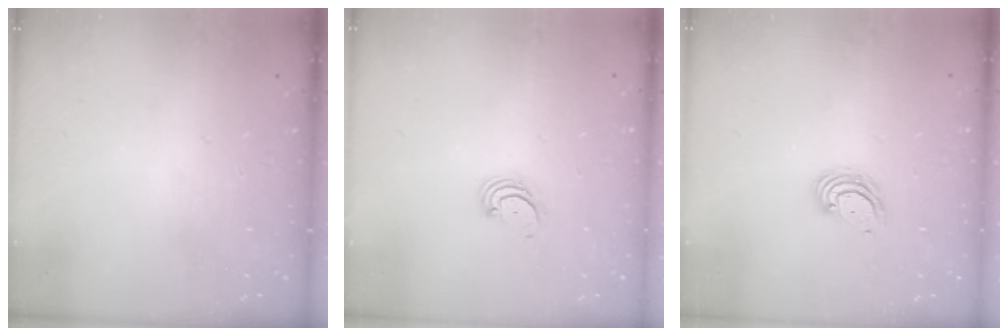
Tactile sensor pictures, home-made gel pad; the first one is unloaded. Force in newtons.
{"total": 2.7, "press": 2.7, "slide": 0.3}
{"total": 4.2, "press": 4.2, "slide": 0.3}